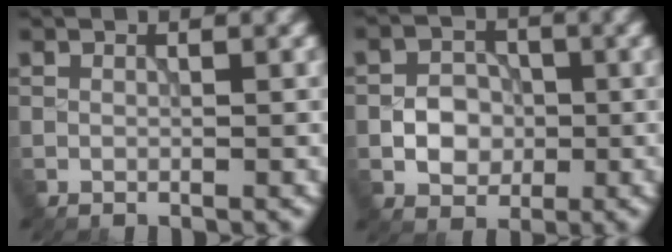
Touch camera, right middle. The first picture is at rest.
{"total": 3.5, "force": [-0.6, 2.8, 1.9], "torque": [-0.028, 0.001, -0.012]}